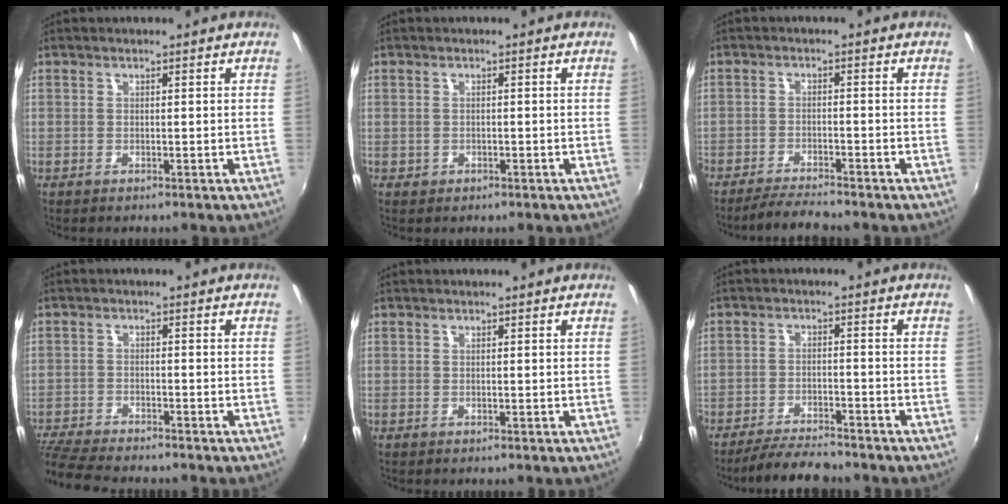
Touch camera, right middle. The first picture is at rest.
{"total": 1.0, "force": [-0.4, 0.8, 0.3], "torque": [-0.007, -0.002, -0.003]}
{"total": 5.5, "force": [-5.1, 0.3, 2.1], "torque": [-0.060, -0.011, -0.090]}
{"total": 9.6, "force": [-8.8, 1.3, 3.7], "torque": [-0.105, -0.027, -0.157]}
{"total": 0.0}
{"total": 8.6, "force": [-7.8, 1.5, 3.4], "torque": [-0.084, -0.009, -0.125]}